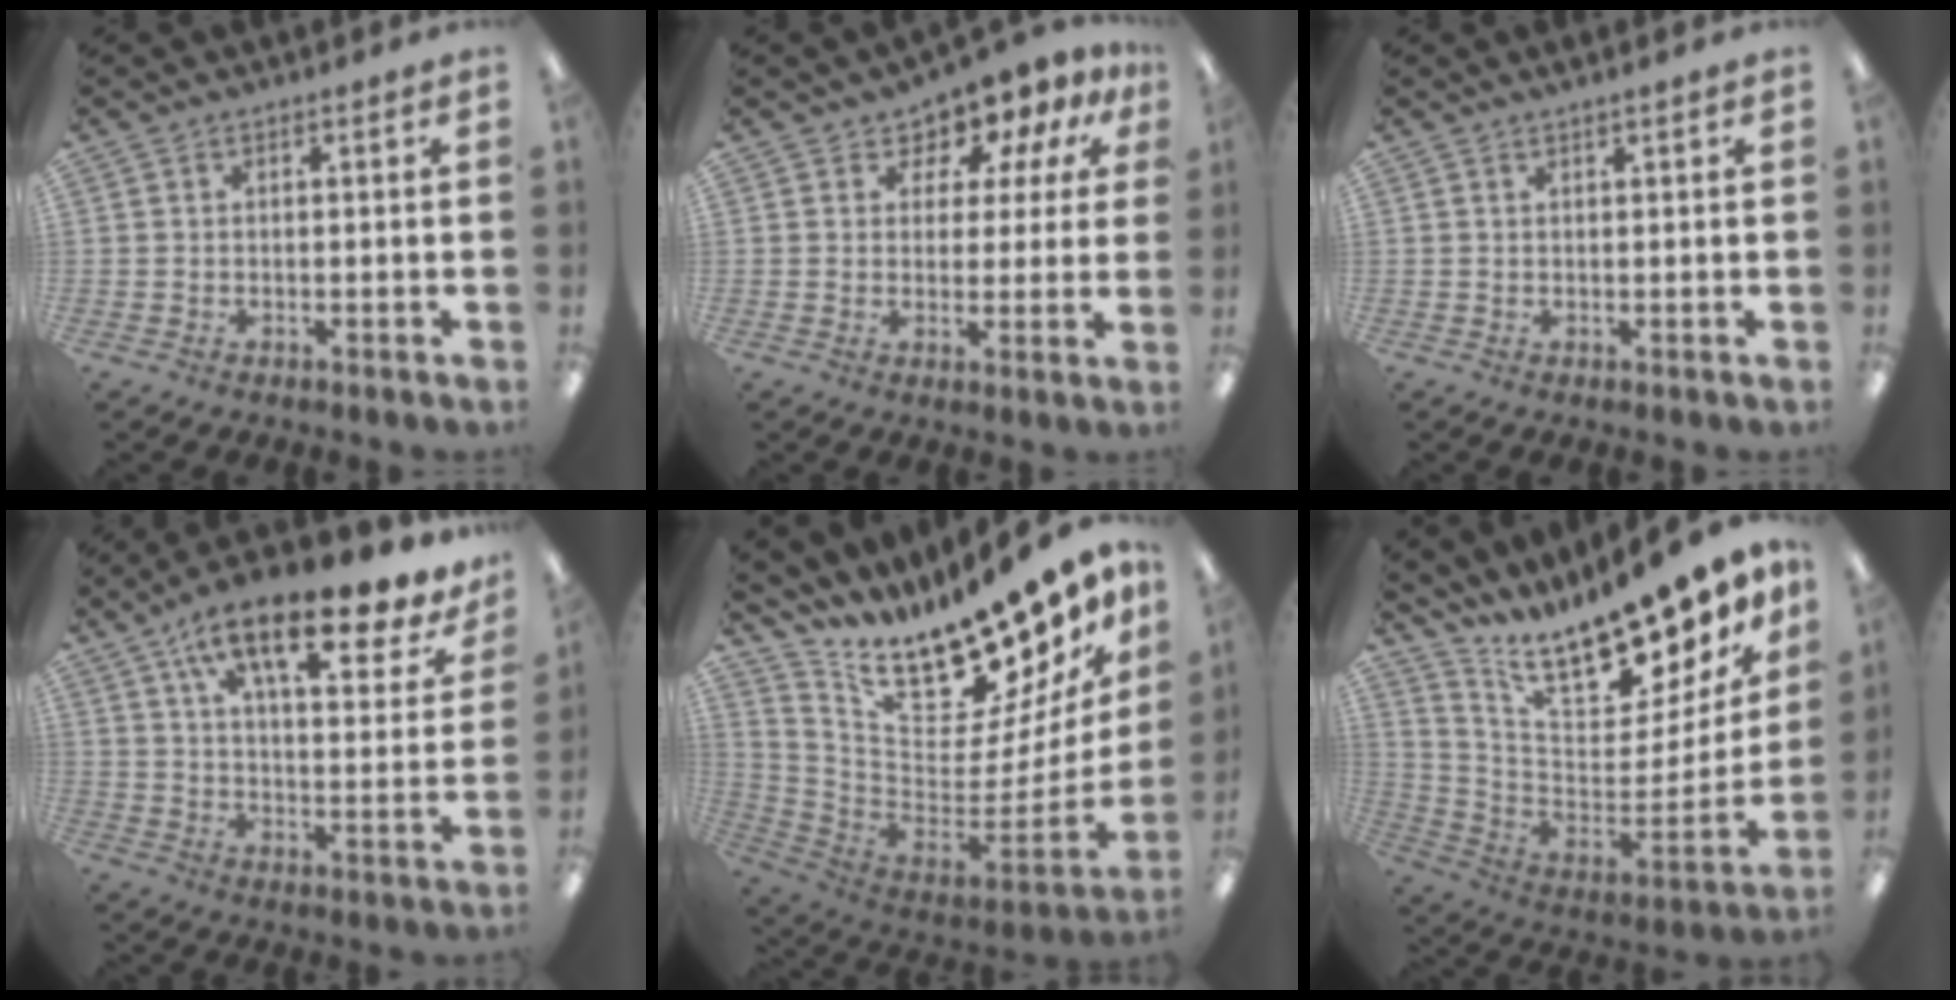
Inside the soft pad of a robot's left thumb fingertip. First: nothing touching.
{"total": 6.8, "force": [4.6, 4.6, 1.9], "torque": [-0.040, -0.037, 0.083]}
{"total": 1.1, "force": [0.8, 0.0, 0.7], "torque": [-0.013, 0.000, 0.015]}
{"total": 17.9, "force": [12.3, 5.6, 11.8], "torque": [-0.181, -0.074, 0.201]}
{"total": 17.4, "force": [15.1, 4.5, 7.3], "torque": [-0.105, -0.140, 0.251]}
{"total": 16.3, "force": [13.4, 4.6, 8.1], "torque": [-0.111, -0.116, 0.220]}